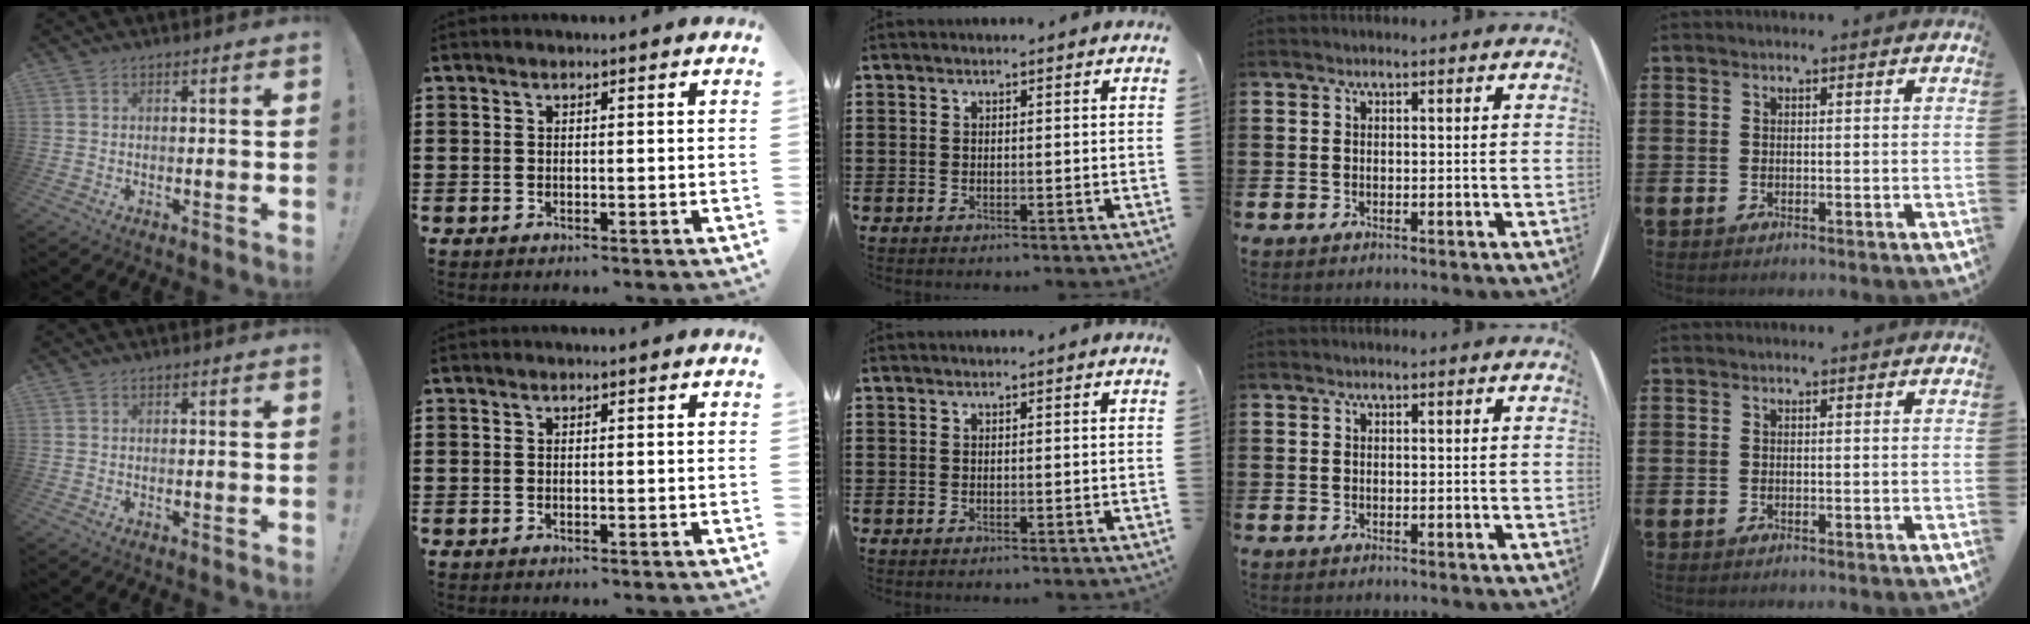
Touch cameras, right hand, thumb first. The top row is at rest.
{}